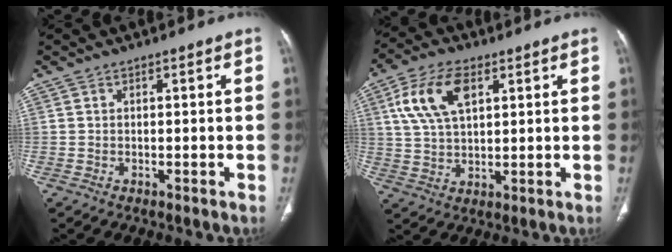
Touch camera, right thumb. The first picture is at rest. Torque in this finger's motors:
{"motor_torque": [-0.18, 0.37, 1.03, 0.10, 0.15]}